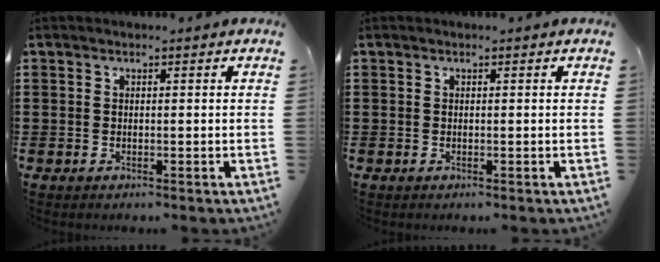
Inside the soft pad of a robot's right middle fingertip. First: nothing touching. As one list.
[{"total": 0.0}]